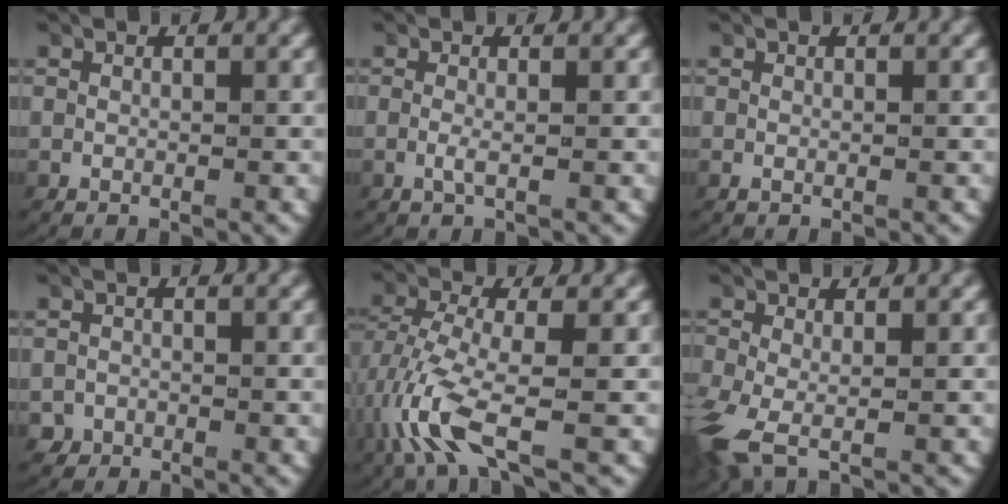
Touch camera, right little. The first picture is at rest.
{"total": 0.7, "force": [-0.3, 0.0, 0.7], "torque": [-0.022, -0.007, -0.004]}
{"total": 0.0}
{"total": 1.9, "force": [-0.7, 1.8, 0.0], "torque": [-0.010, -0.016, -0.007]}
{"total": 4.7, "force": [-1.6, 1.9, 3.9], "torque": [-0.108, -0.029, -0.018]}
{"total": 2.6, "force": [-0.9, 1.6, 1.9], "torque": [-0.074, -0.023, -0.007]}